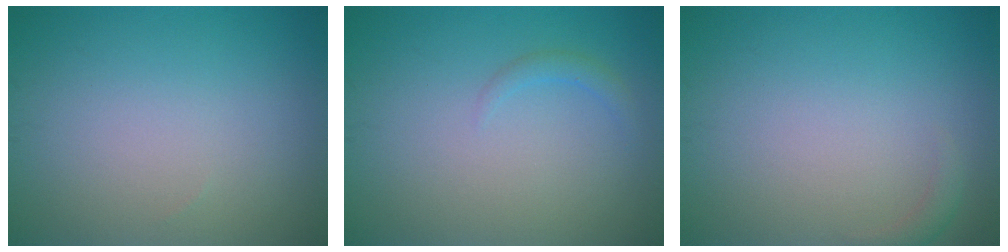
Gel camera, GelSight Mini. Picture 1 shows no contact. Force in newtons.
{"total": 1.0, "press": 1.0, "slide": 0.1}
{"total": 1.0, "press": 1.0, "slide": 0.2}